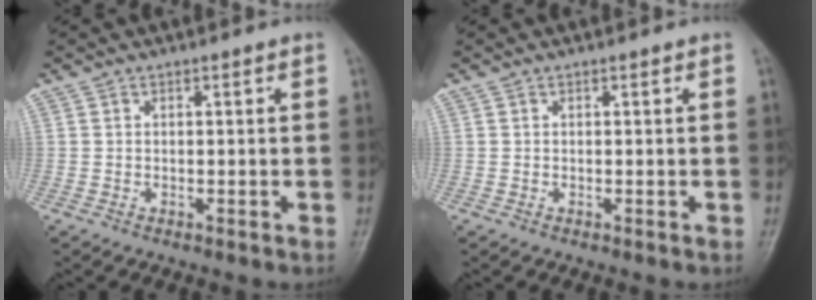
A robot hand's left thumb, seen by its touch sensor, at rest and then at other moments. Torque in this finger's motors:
{"motor_torque": [0.00, 0.00, 0.00, -0.01, 0.00]}